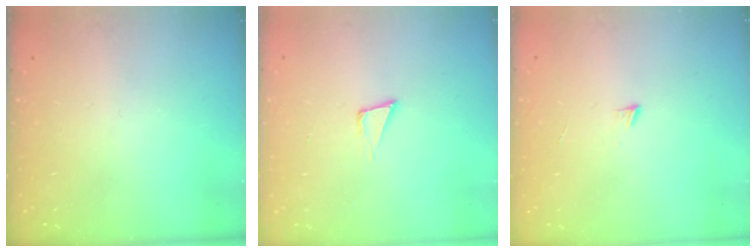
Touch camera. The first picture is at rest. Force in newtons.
{"total": 4.0, "press": 2.8, "slide": 2.9}
{"total": 3.1, "press": 3.1, "slide": 0.4}